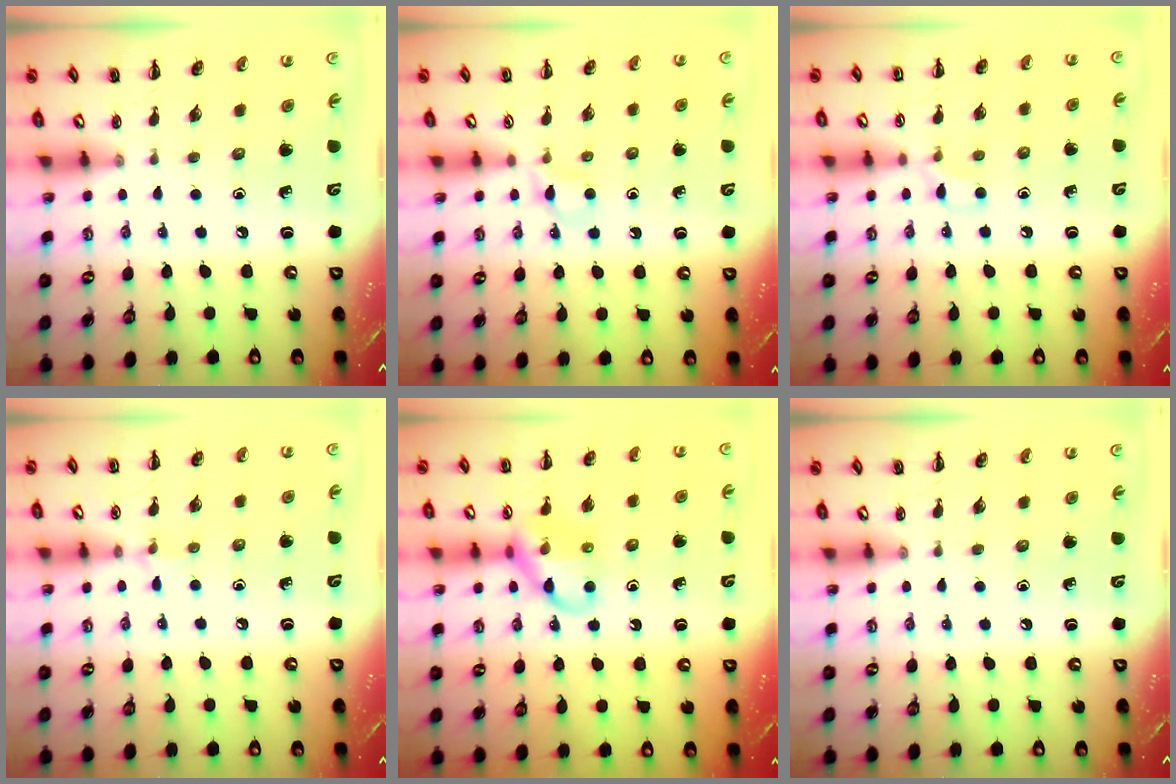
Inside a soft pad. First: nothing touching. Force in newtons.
{"total": 3.0, "press": 2.8, "slide": 1.2}
{"total": 5.9, "press": 5.6, "slide": 2.0}
{"total": 4.7, "press": 4.4, "slide": 1.6}
{"total": 13.2, "press": 13.2, "slide": 1.4}
{"total": 0.0}